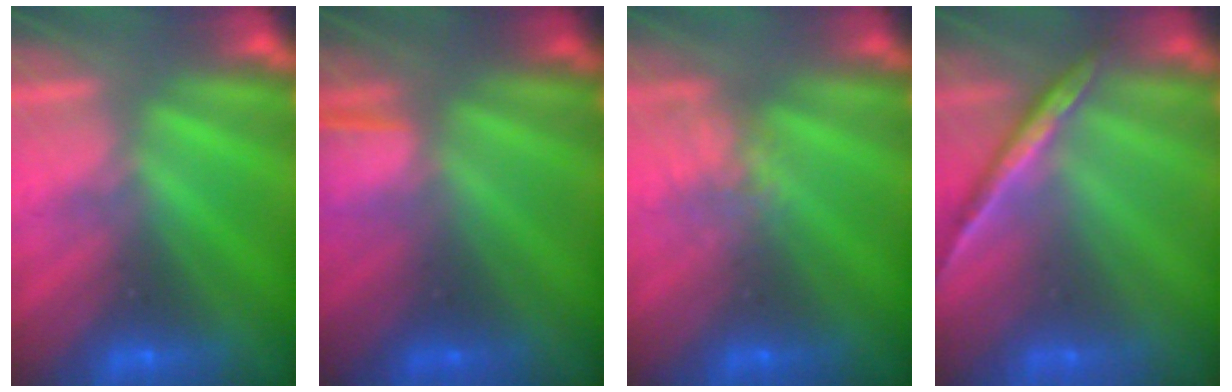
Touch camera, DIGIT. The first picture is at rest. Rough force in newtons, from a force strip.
{"total": 1.3}
{"total": 2.2}
{"total": 1.5}